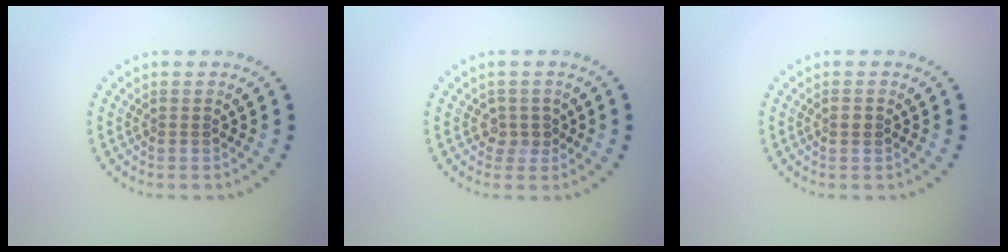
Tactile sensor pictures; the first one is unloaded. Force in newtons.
{"total": 1.5, "press": 1.1, "slide": 1.0}
{"total": 1.0, "press": 1.0, "slide": 0.1}